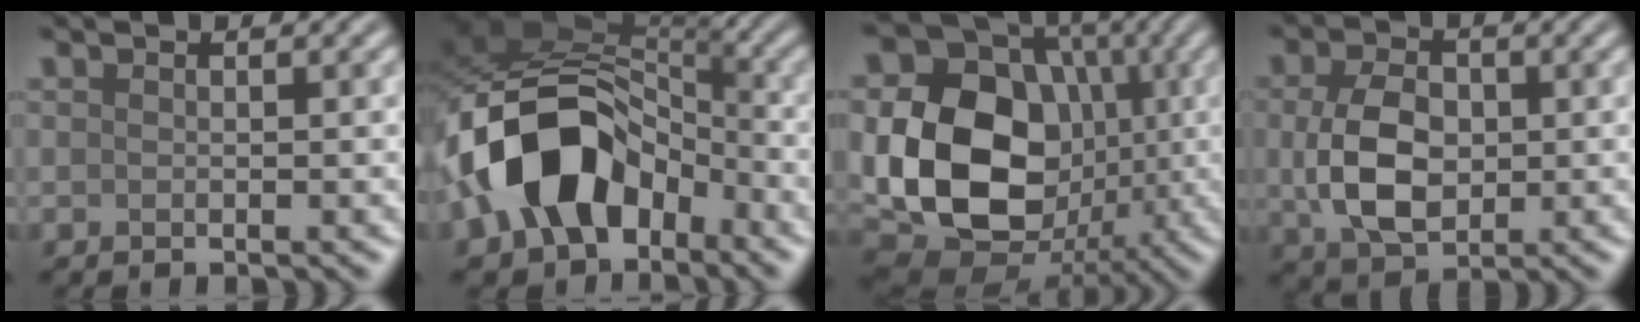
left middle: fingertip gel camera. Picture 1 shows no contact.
{"total": 12.6, "force": [-4.6, 8.5, 8.1], "torque": [-0.152, 0.017, -0.098]}
{"total": 18.2, "force": [-1.0, 15.1, 10.1], "torque": [-0.196, -0.013, -0.031]}
{"total": 6.2, "force": [-0.1, 4.2, 4.6], "torque": [-0.101, -0.003, 0.000]}